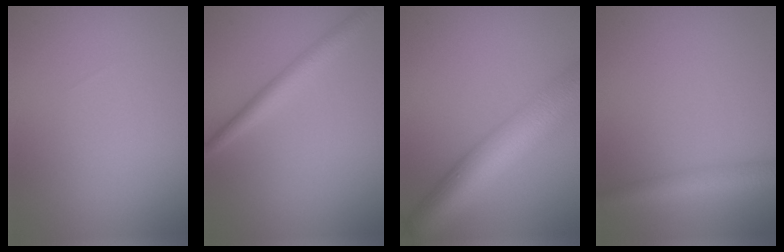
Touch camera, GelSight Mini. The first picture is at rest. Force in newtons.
{"total": 2.7, "press": 2.7, "slide": 0.0}
{"total": 9.9, "press": 9.9, "slide": 0.4}
{"total": 3.0, "press": 3.0, "slide": 0.1}